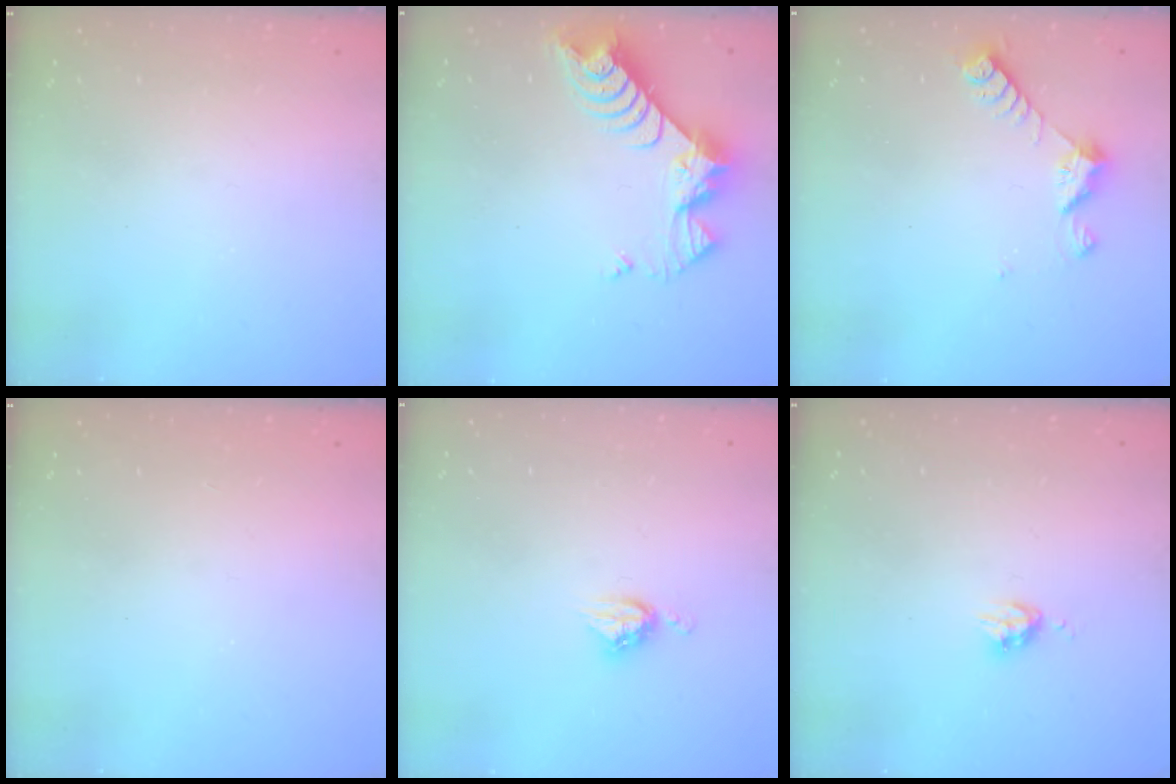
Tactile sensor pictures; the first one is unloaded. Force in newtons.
{"total": 8.7, "press": 8.7, "slide": 0.9}
{"total": 7.2, "press": 7.2, "slide": 0.5}
{"total": 1.1, "press": 1.1, "slide": 0.1}
{"total": 5.4, "press": 5.4, "slide": 0.1}
{"total": 4.0, "press": 3.9, "slide": 0.6}